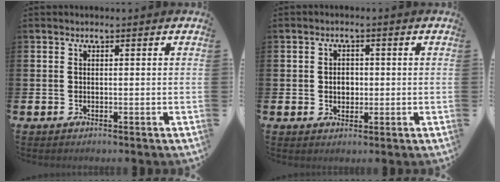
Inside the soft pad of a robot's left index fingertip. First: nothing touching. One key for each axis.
{"total": 2.4, "fx": 0.0, "fy": 1.9, "fz": 1.4, "tx": -0.014, "ty": 0.004, "tz": -0.007}